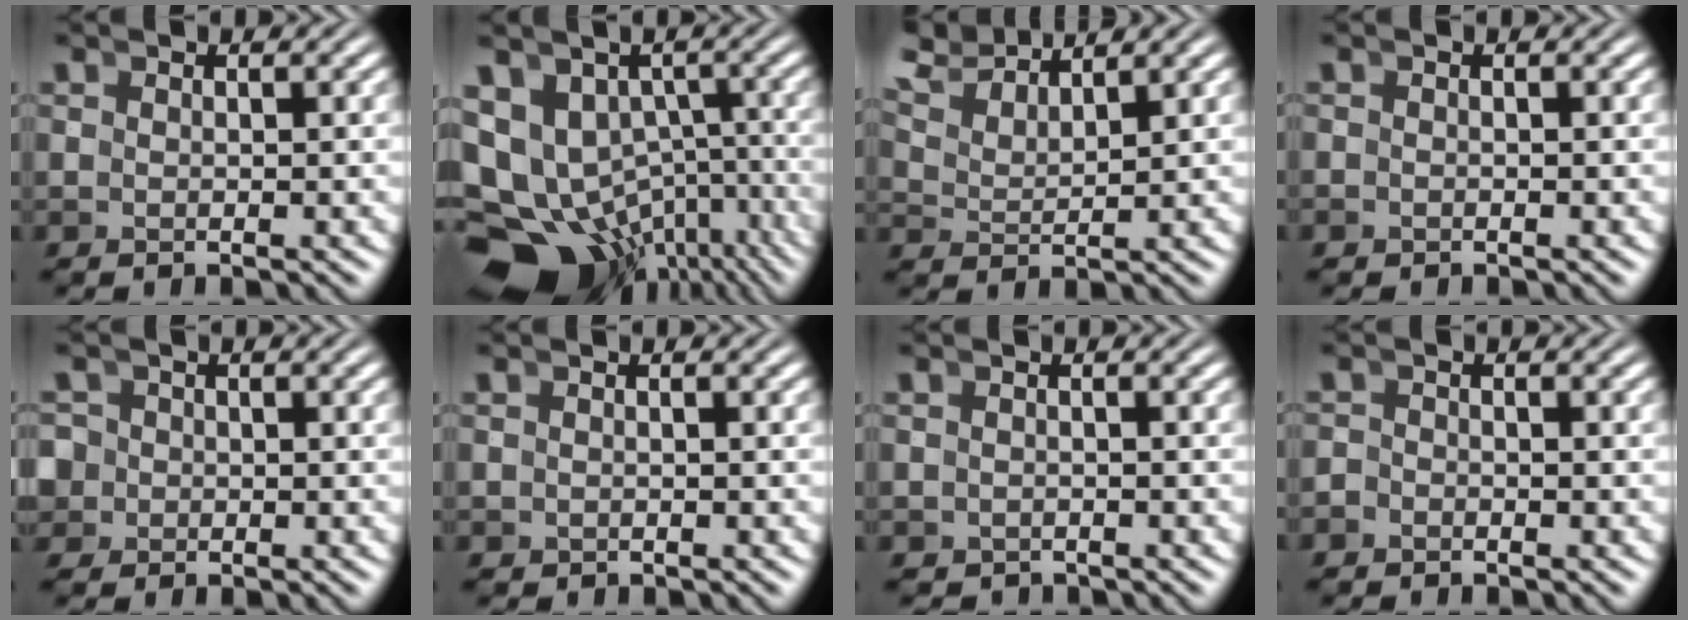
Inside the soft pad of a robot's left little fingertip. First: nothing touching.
{"total": 16.5, "force": [-6.5, 12.4, 8.7], "torque": [-0.175, -0.087, -0.081]}
{"total": 4.8, "force": [4.4, 1.0, 1.7], "torque": [-0.034, 0.016, 0.076]}
{"total": 0.6, "force": [-0.5, 0.1, -0.2], "torque": [0.006, -0.006, -0.007]}
{"total": 3.0, "force": [-0.7, 2.8, 0.7], "torque": [-0.019, -0.020, -0.009]}
{"total": 0.6, "force": [-0.4, 0.4, 0.0], "torque": [-0.003, -0.010, -0.001]}
{"total": 1.8, "force": [-1.5, 0.9, -0.2], "torque": [-0.001, -0.018, -0.019]}
{"total": 1.3, "force": [-1.2, 0.4, -0.1], "torque": [0.004, -0.010, -0.019]}